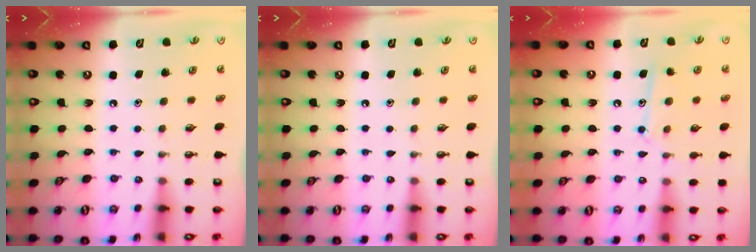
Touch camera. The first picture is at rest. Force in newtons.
{"total": 0.0}
{"total": 10.3, "press": 10.3, "slide": 0.7}